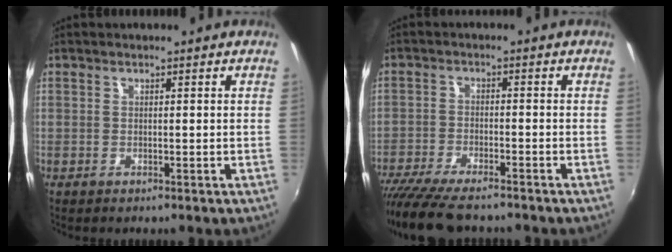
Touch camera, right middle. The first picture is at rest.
{"total": 11.6, "force": [-9.9, 2.3, 5.6], "torque": [-0.131, -0.040, -0.173]}